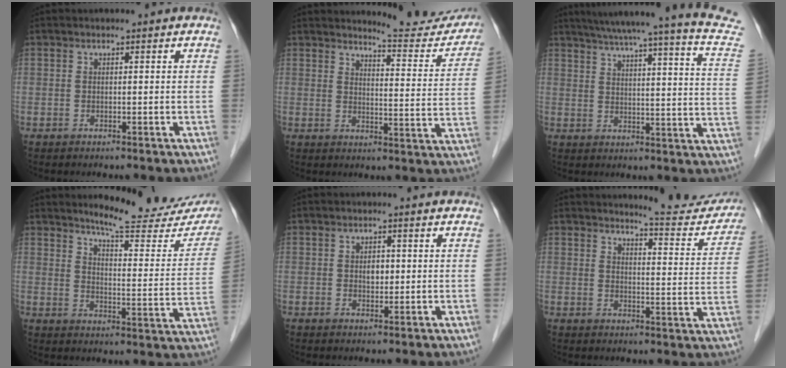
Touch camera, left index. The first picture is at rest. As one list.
[{"total": 11.2, "force": [11.0, 1.1, 1.6], "torque": [-0.009, -0.056, 0.121]}, {"total": 22.0, "force": [18.8, -0.6, 11.4], "torque": [-0.165, -0.053, 0.218]}, {"total": 17.5, "force": [15.6, 2.9, 7.3], "torque": [-0.084, -0.066, 0.183]}, {"total": 1.8, "force": [-0.4, 1.2, 1.3], "torque": [-0.022, -0.006, -0.004]}, {"total": 10.1, "force": [9.9, 0.9, 1.6], "torque": [-0.011, -0.045, 0.109]}]